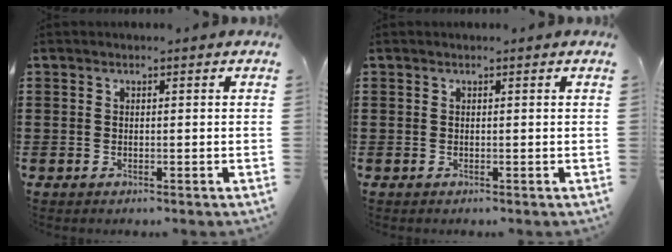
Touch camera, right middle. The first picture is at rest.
{"total": 0.0}